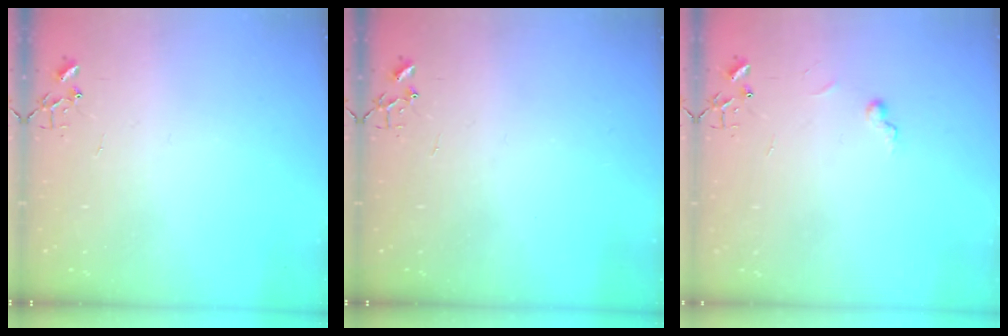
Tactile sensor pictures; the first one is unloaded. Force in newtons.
{"total": 0.0}
{"total": 5.6, "press": 5.6, "slide": 0.5}